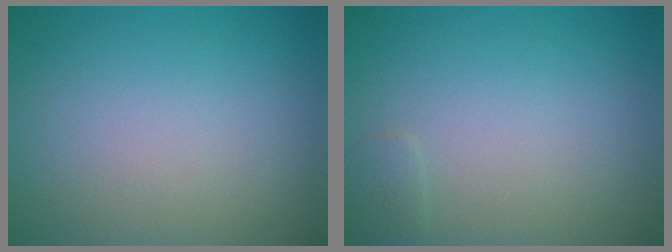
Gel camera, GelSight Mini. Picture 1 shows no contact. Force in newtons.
{"total": 0.8, "press": 0.8, "slide": 0.1}